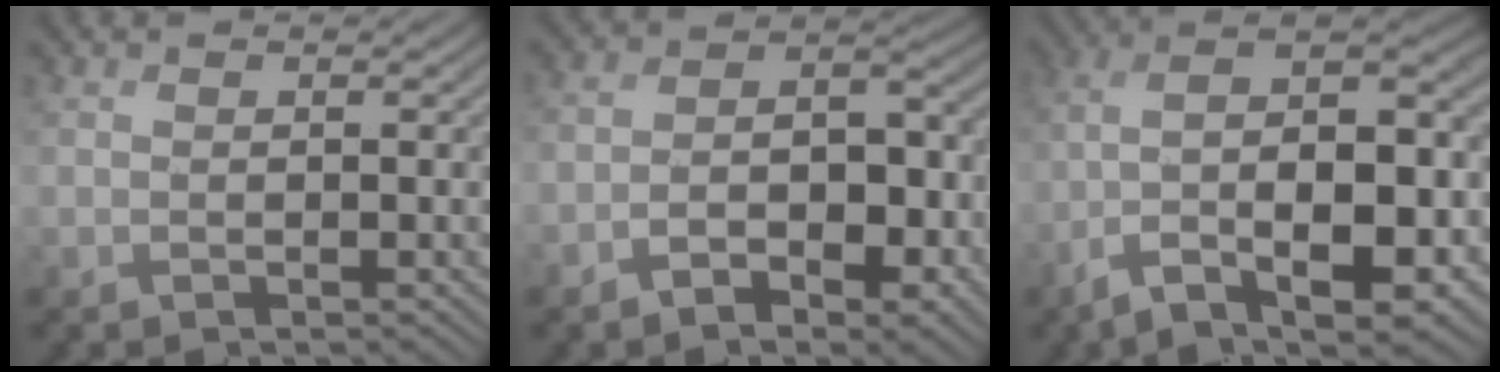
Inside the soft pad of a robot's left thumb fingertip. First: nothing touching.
{"total": 7.1, "force": [-4.0, 4.3, 4.1], "torque": [-0.056, -0.004, -0.076]}
{"total": 15.8, "force": [-6.7, 6.1, 13.0], "torque": [-0.231, -0.007, -0.107]}